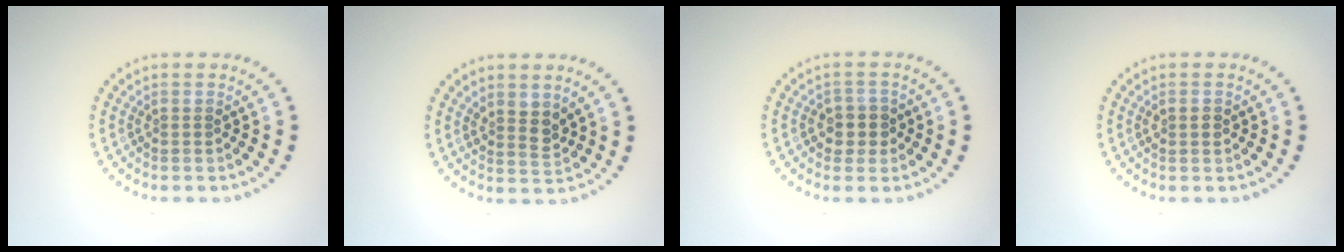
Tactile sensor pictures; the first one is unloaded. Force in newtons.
{"total": 1.9, "press": 1.6, "slide": 1.0}
{"total": 2.3, "press": 2.1, "slide": 1.0}
{"total": 1.2, "press": 1.2, "slide": 0.1}